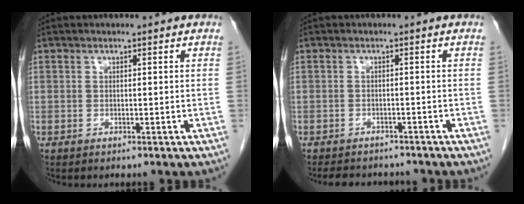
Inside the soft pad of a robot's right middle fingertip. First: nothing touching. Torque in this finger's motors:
{"motor_torque": [0.02, -0.02, 0.00, 0.00]}